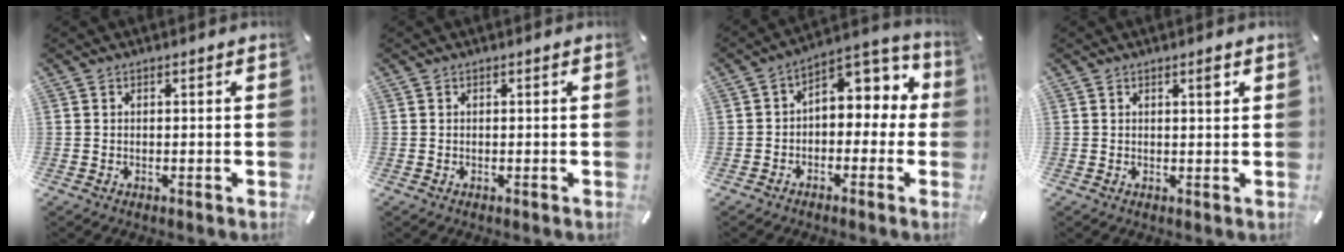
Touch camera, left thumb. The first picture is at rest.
{"total": 0.0}
{"total": 6.7, "force": [1.4, 5.2, 3.9], "torque": [-0.043, -0.022, 0.020]}
{"total": 2.1, "force": [1.1, 0.4, 1.7], "torque": [-0.019, -0.004, 0.013]}